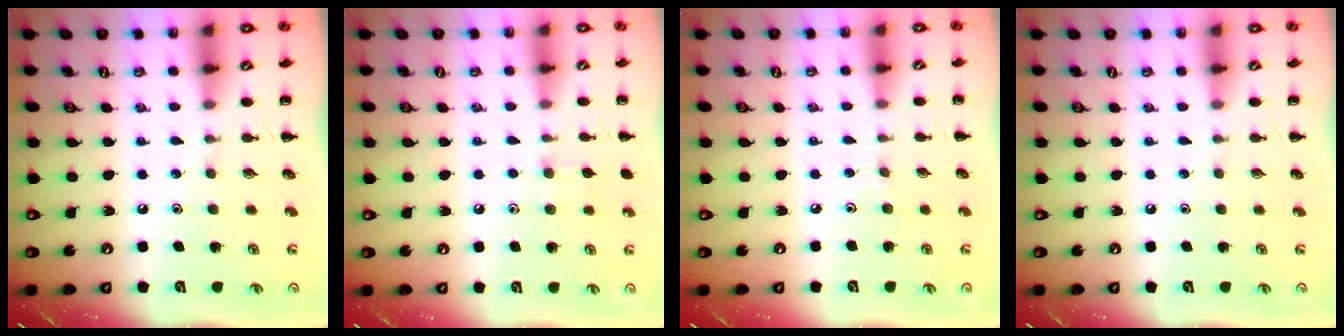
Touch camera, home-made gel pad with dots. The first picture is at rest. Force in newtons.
{"total": 5.6, "press": 5.1, "slide": 2.2}
{"total": 2.2, "press": 2.1, "slide": 0.9}
{"total": 0.0}